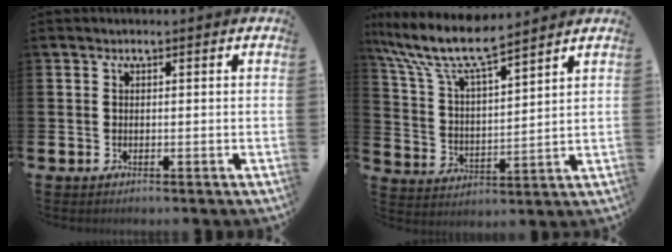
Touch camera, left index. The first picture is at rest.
{"total": 9.3, "force": [8.3, 1.4, 4.0], "torque": [-0.117, -0.045, 0.144]}